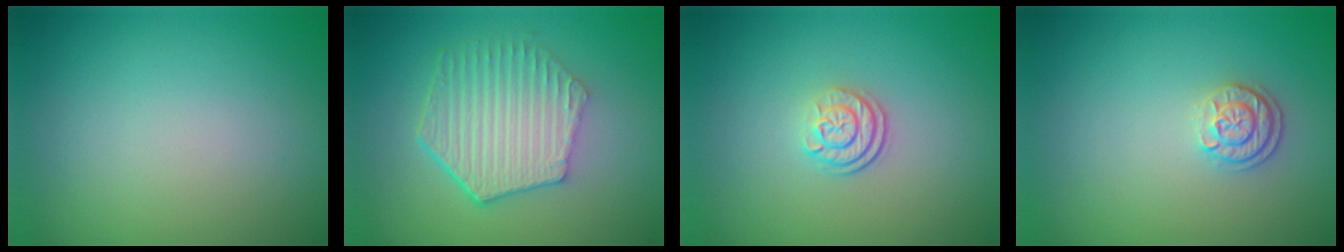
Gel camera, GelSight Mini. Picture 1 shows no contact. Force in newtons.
{"total": 5.9, "press": 4.4, "slide": 4.0}
{"total": 2.4, "press": 1.7, "slide": 1.7}
{"total": 1.8, "press": 1.5, "slide": 0.9}